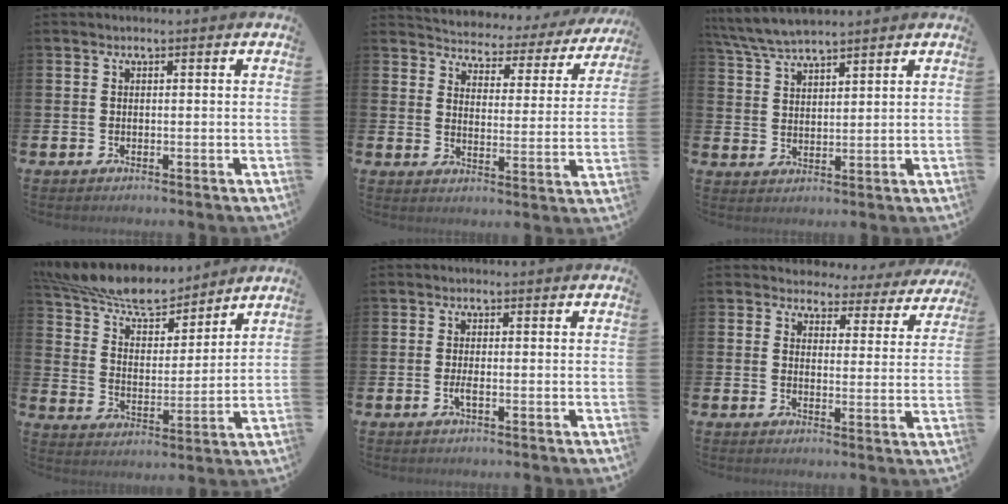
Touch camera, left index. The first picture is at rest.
{"total": 3.2, "force": [2.9, 1.2, 0.3], "torque": [-0.027, -0.033, 0.040]}
{"total": 5.5, "force": [5.3, 0.5, 1.5], "torque": [-0.049, -0.017, 0.097]}
{"total": 10.1, "force": [9.4, 2.1, 3.0], "torque": [-0.087, -0.063, 0.164]}
{"total": 1.1, "force": [-0.3, 0.2, 1.1], "torque": [-0.027, 0.001, -0.004]}
{"total": 3.2, "force": [2.8, 1.6, 0.1], "torque": [-0.007, -0.030, 0.042]}